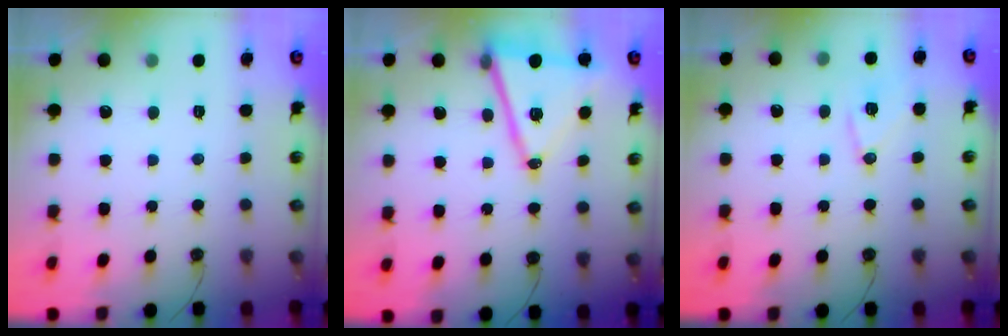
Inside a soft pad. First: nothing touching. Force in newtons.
{"total": 15.4, "press": 14.9, "slide": 3.9}
{"total": 9.9, "press": 9.9, "slide": 1.0}